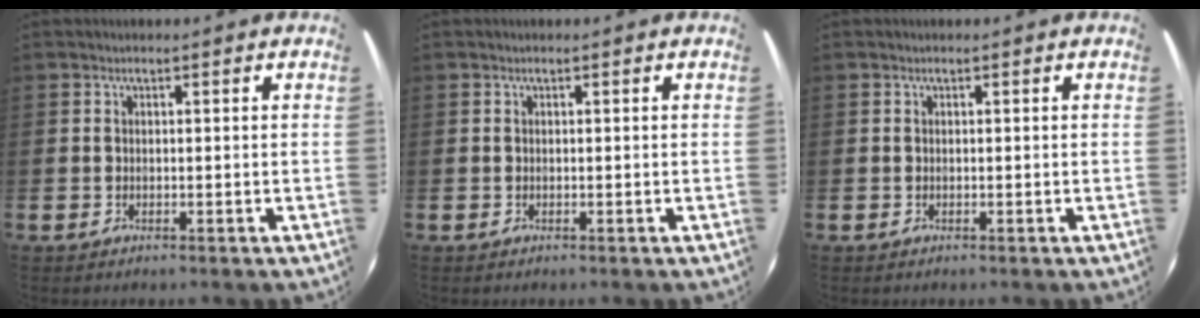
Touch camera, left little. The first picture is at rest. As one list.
[{"total": 0.0}, {"total": 0.0}]